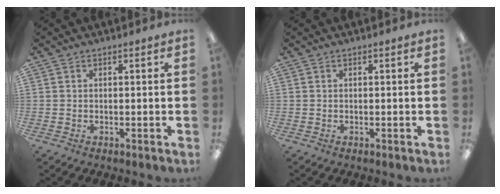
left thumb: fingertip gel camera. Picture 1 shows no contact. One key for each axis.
{"total": 0.0}